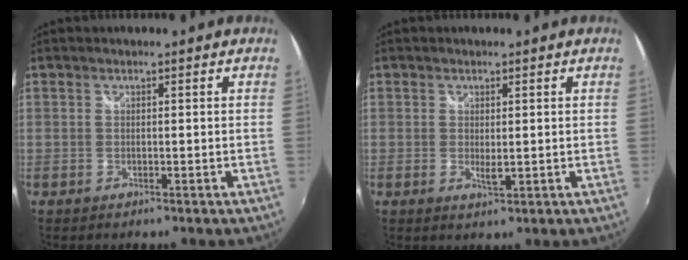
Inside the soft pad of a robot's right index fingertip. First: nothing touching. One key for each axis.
{"total": 2.0, "fx": -0.1, "fy": 0.8, "fz": 1.8, "tx": -0.032, "ty": -0.006, "tz": -0.001}